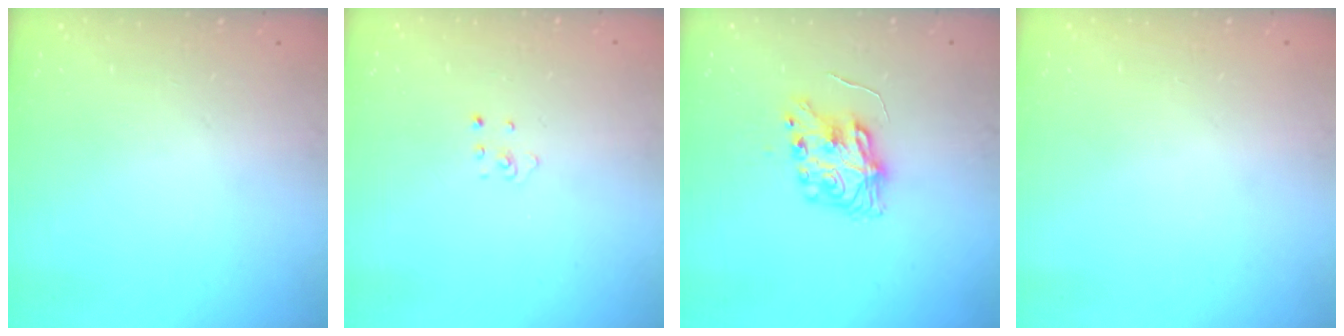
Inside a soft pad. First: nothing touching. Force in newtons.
{"total": 1.9, "press": 1.9, "slide": 0.1}
{"total": 8.5, "press": 8.5, "slide": 0.3}
{"total": 0.0}